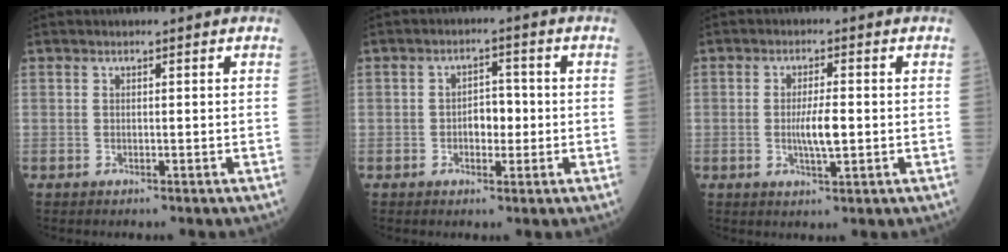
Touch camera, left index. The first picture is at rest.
{"total": 3.6, "force": [-0.7, 2.1, 2.8], "torque": [-0.043, 0.008, -0.011]}
{"total": 4.2, "force": [-0.5, 0.7, 4.1], "torque": [-0.081, -0.008, -0.007]}